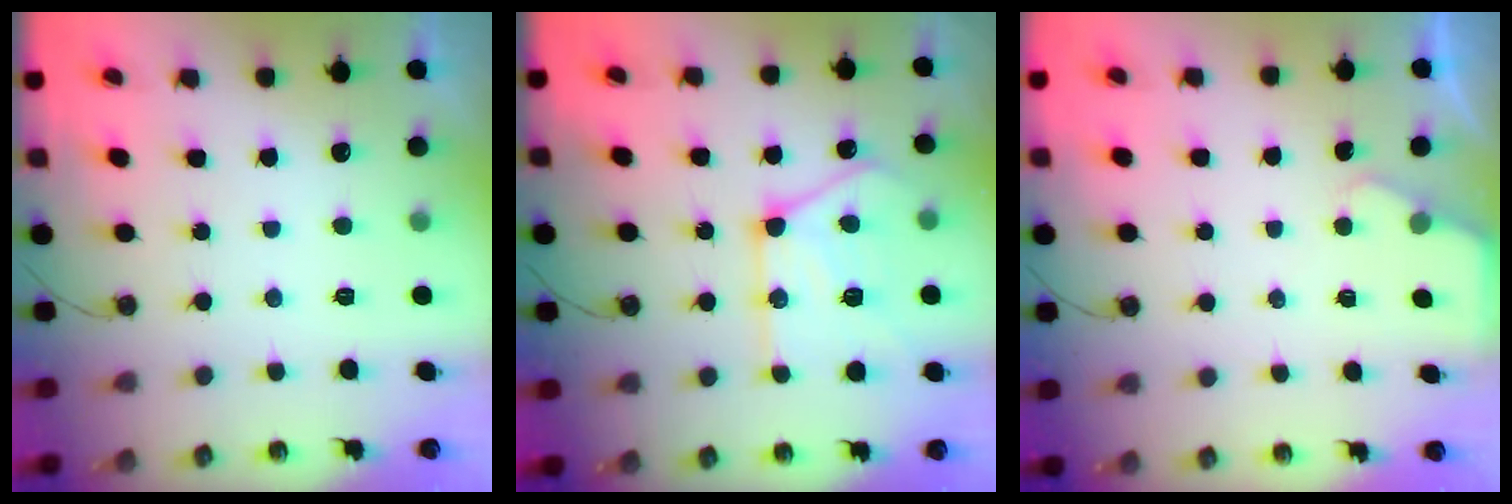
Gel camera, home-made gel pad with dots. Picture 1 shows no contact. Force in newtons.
{"total": 18.7, "press": 18.7, "slide": 1.3}
{"total": 1.7, "press": 1.6, "slide": 0.2}